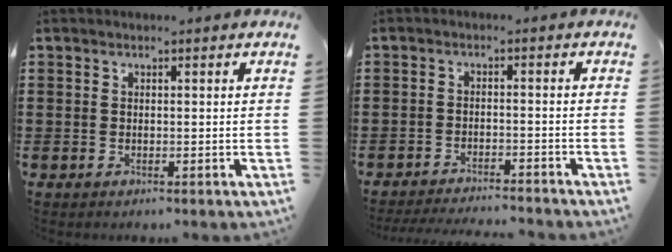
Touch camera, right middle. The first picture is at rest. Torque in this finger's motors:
{"motor_torque": [0.07, -0.03, 0.05, 0.04]}